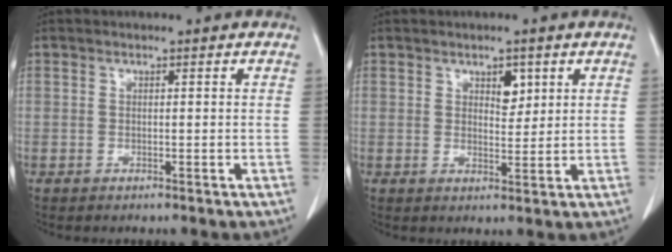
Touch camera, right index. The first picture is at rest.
{"total": 2.9, "force": [1.5, 1.5, 2.0], "torque": [-0.027, -0.002, 0.025]}